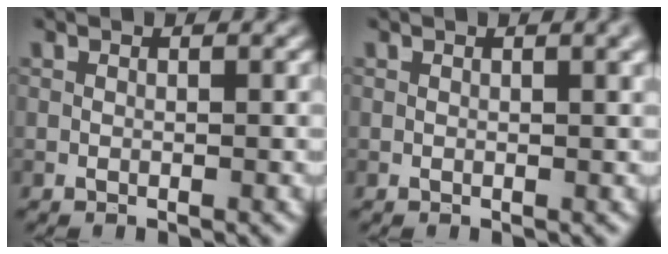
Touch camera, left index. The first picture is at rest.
{"total": 2.1, "force": [1.0, 0.7, 1.7], "torque": [-0.012, 0.006, 0.008]}